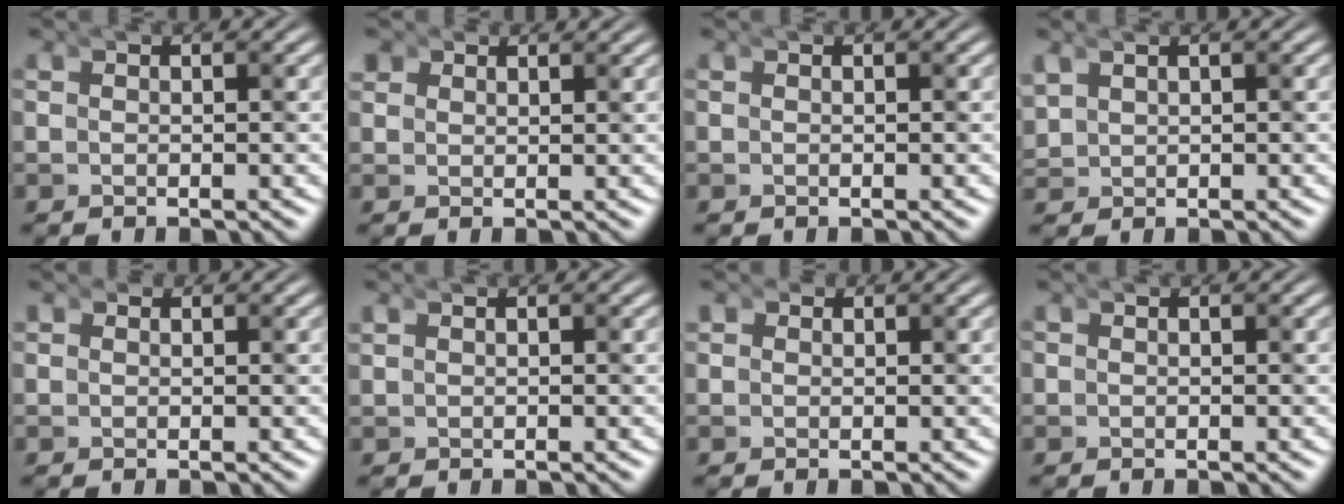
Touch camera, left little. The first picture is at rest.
{"total": 1.3, "force": [1.0, -0.3, -0.9], "torque": [-0.002, -0.011, 0.025]}
{"total": 0.0}
{"total": 1.9, "force": [0.7, 1.6, 0.6], "torque": [-0.025, -0.008, 0.019]}
{"total": 1.0, "force": [-0.1, -0.5, -0.9], "torque": [0.011, -0.007, 0.004]}
{"total": 0.5, "force": [0.3, 0.4, 0.1], "torque": [-0.007, 0.000, 0.007]}
{"total": 1.3, "force": [-0.1, -0.7, -1.1], "torque": [0.009, -0.012, 0.007]}
{"total": 0.0}